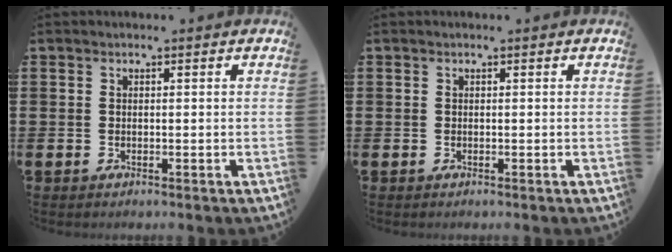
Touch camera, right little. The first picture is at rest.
{"total": 0.0}